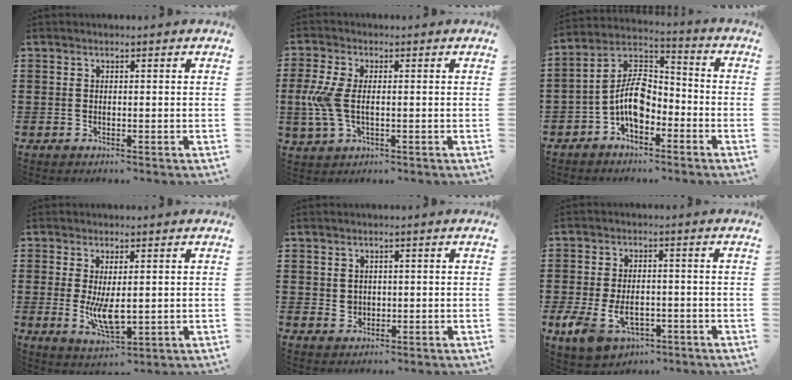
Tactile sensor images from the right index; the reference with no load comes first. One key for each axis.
{"total": 6.1, "fx": -0.4, "fy": 3.0, "fz": 5.3, "tx": -0.139, "ty": -0.008, "tz": -0.017}
{"total": 8.5, "fx": -3.1, "fy": 4.9, "fz": 6.2, "tx": -0.149, "ty": 0.002, "tz": -0.065}
{"total": 5.9, "fx": -0.1, "fy": 2.1, "fz": 5.5, "tx": -0.104, "ty": -0.008, "tz": -0.004}
{"total": 1.5, "fx": 0.3, "fy": 1.4, "fz": 0.5, "tx": -0.013, "ty": 0.008, "tz": 0.005}
{"total": 6.6, "fx": -2.5, "fy": 4.1, "fz": 4.5, "tx": -0.109, "ty": -0.001, "tz": -0.048}